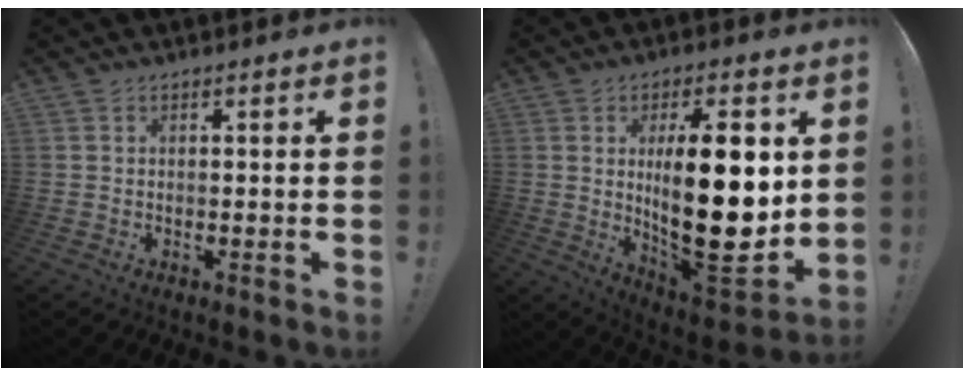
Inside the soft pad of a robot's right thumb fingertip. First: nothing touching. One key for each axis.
{"total": 23.2, "fx": 2.9, "fy": 8.7, "fz": 21.3, "tx": -0.349, "ty": -0.034, "tz": 0.047}